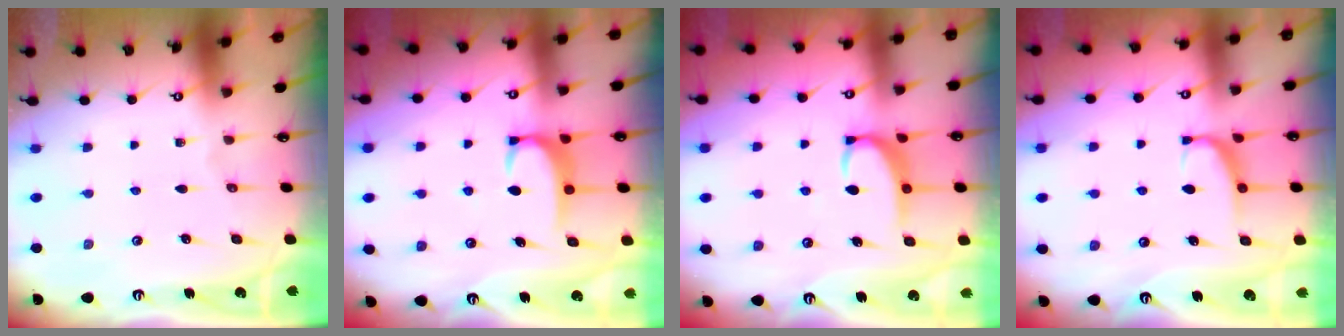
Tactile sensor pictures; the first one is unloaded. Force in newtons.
{"total": 2.6, "press": 2.6, "slide": 0.4}
{"total": 4.3, "press": 4.2, "slide": 0.9}
{"total": 2.1, "press": 2.0, "slide": 0.6}